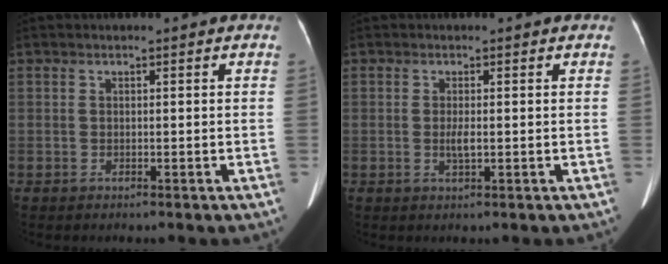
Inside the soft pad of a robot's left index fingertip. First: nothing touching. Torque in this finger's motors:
{"motor_torque": [0.38, 0.09, 0.16, 0.05]}